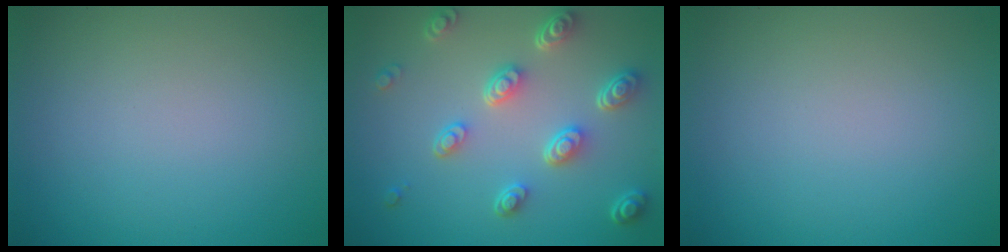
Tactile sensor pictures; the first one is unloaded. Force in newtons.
{"total": 5.1, "press": 3.8, "slide": 3.5}
{"total": 0.0}